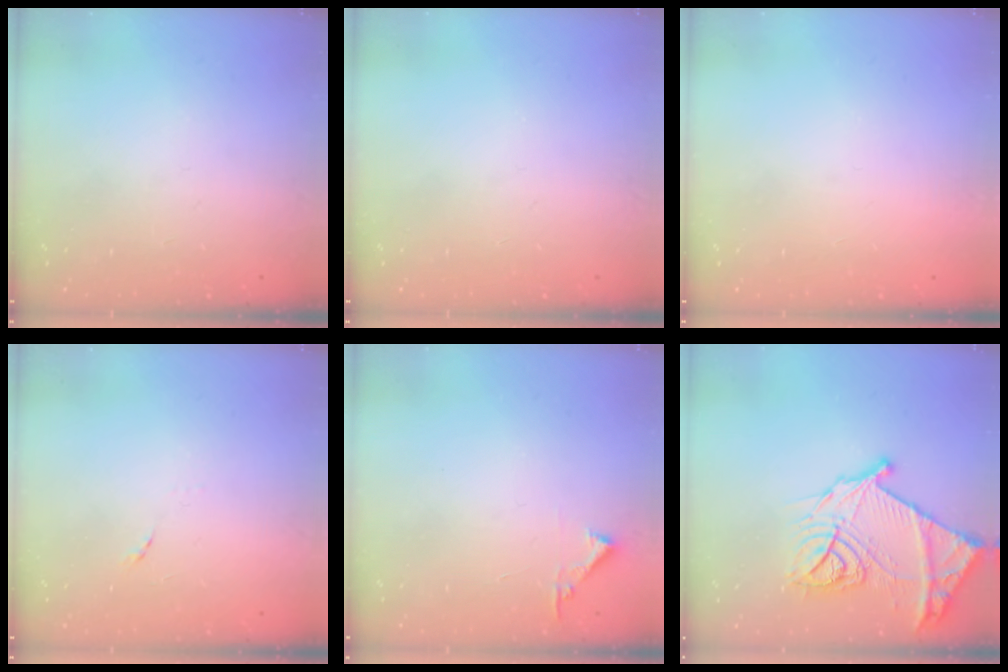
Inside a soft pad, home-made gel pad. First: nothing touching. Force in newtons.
{"total": 0.0}
{"total": 1.6, "press": 1.6, "slide": 0.1}
{"total": 5.7, "press": 5.6, "slide": 0.6}
{"total": 4.4, "press": 4.4, "slide": 0.4}
{"total": 22.2, "press": 22.1, "slide": 2.4}